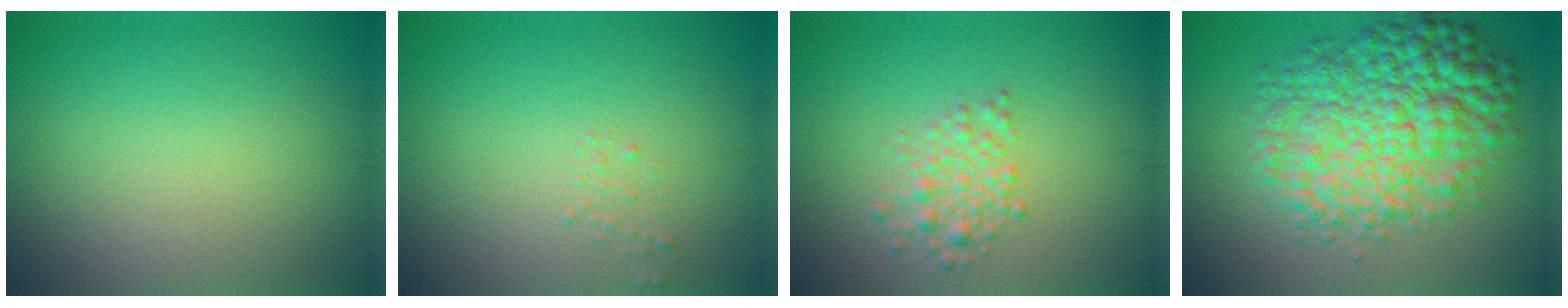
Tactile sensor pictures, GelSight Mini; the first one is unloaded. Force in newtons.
{"total": 0.6, "press": 0.6, "slide": 0.0}
{"total": 2.5, "press": 2.5, "slide": 0.1}
{"total": 9.2, "press": 9.2, "slide": 0.1}